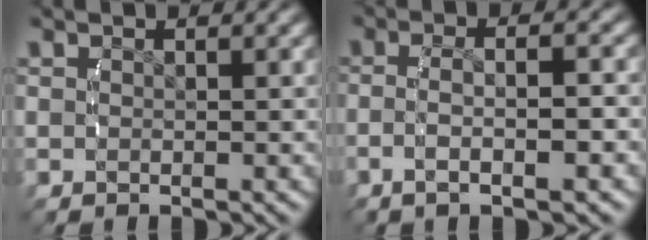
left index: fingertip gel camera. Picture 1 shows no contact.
{"total": 3.9, "force": [-1.2, 0.8, 3.6], "torque": [-0.075, 0.000, -0.019]}